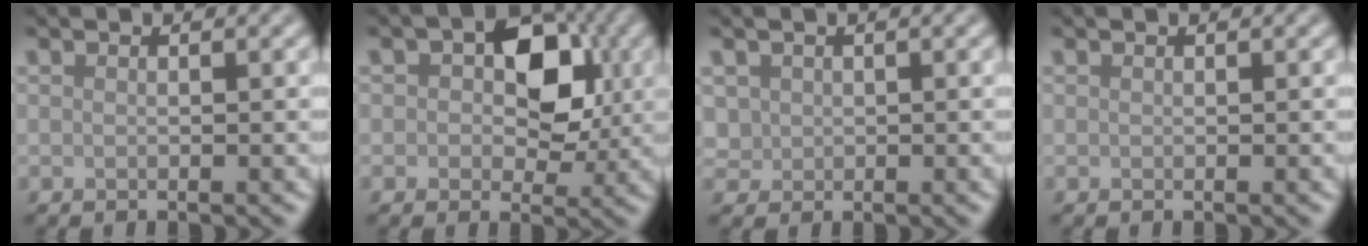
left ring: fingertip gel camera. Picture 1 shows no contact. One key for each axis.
{"total": 5.9, "fx": 1.1, "fy": 4.1, "fz": 4.1, "tx": -0.042, "ty": 0.007, "tz": 0.009}
{"total": 1.8, "fx": 0.3, "fy": 1.8, "fz": 0.1, "tx": 0.007, "ty": 0.004, "tz": 0.011}
{"total": 0.0}